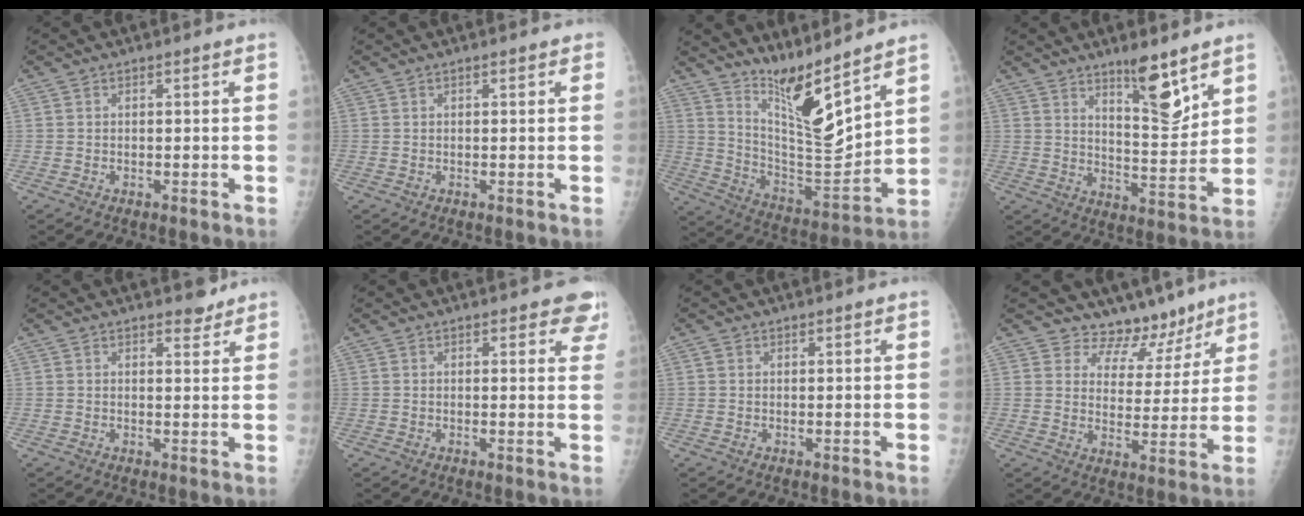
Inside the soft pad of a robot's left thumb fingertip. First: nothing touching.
{"total": 0.9, "force": [0.6, 0.3, 0.5], "torque": [-0.006, -0.001, 0.006]}
{"total": 13.8, "force": [10.8, 1.7, 8.5], "torque": [-0.123, -0.094, 0.207]}
{"total": 10.3, "force": [7.0, 2.5, 7.1], "torque": [-0.095, -0.062, 0.120]}
{"total": 2.7, "force": [2.3, 1.1, 0.8], "torque": [0.003, -0.017, 0.031]}
{"total": 5.5, "force": [4.4, 2.2, 2.5], "torque": [0.009, -0.016, 0.038]}
{"total": 0.8, "force": [0.5, 0.6, 0.3], "torque": [-0.003, -0.003, 0.008]}
{"total": 9.1, "force": [7.8, 4.6, 0.2], "torque": [0.033, -0.068, 0.118]}